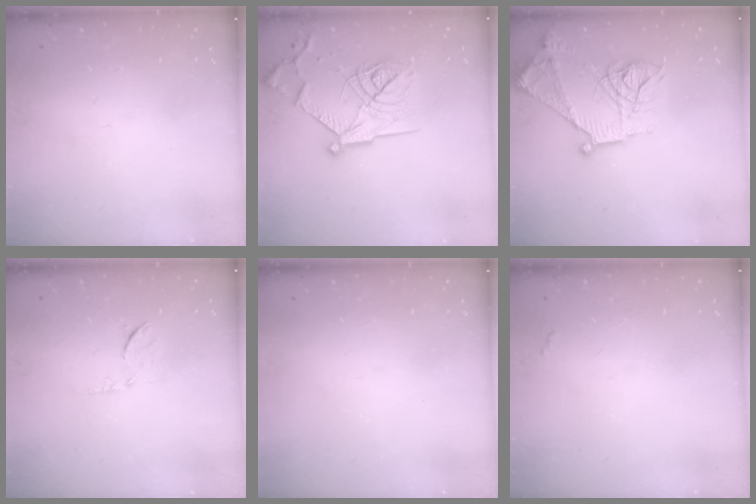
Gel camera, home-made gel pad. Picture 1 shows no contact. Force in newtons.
{"total": 19.8, "press": 19.7, "slide": 1.2}
{"total": 16.5, "press": 16.5, "slide": 1.3}
{"total": 6.1, "press": 6.1, "slide": 0.7}
{"total": 1.7, "press": 1.6, "slide": 0.1}
{"total": 2.8, "press": 2.8, "slide": 0.4}